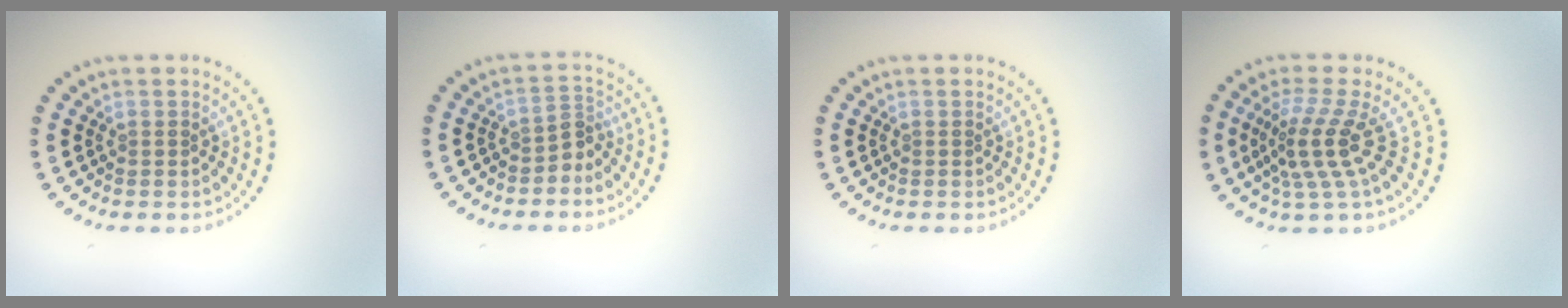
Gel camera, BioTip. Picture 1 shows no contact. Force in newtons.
{"total": 2.1, "press": 1.5, "slide": 1.4}
{"total": 0.0}
{"total": 3.9, "press": 2.7, "slide": 2.8}